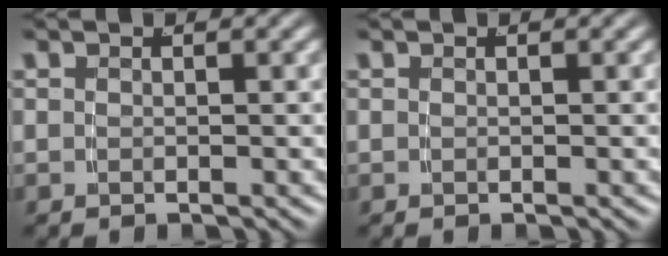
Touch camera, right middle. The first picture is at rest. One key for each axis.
{"total": 0.0}